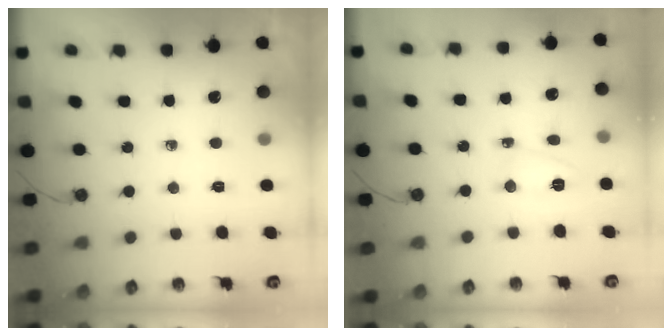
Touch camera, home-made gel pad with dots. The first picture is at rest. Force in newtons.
{"total": 3.7, "press": 3.6, "slide": 0.9}